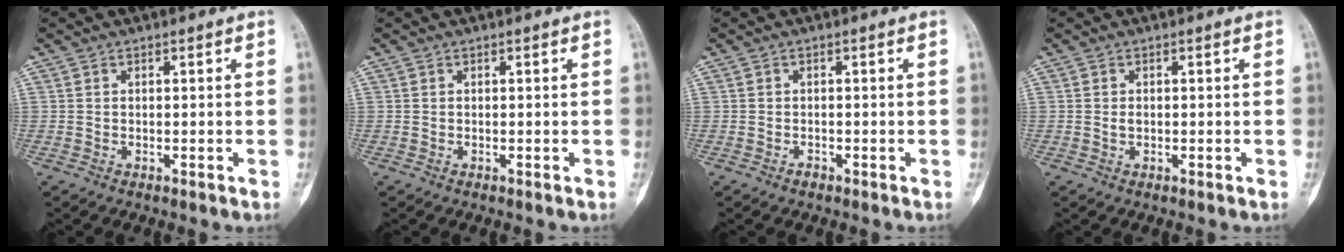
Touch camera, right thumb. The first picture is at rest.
{"total": 0.0}
{"total": 0.8, "force": [-0.6, 0.5, 0.3], "torque": [-0.002, 0.003, -0.013]}
{"total": 0.9, "force": [0.0, 0.6, 0.6], "torque": [-0.008, -0.002, 0.000]}